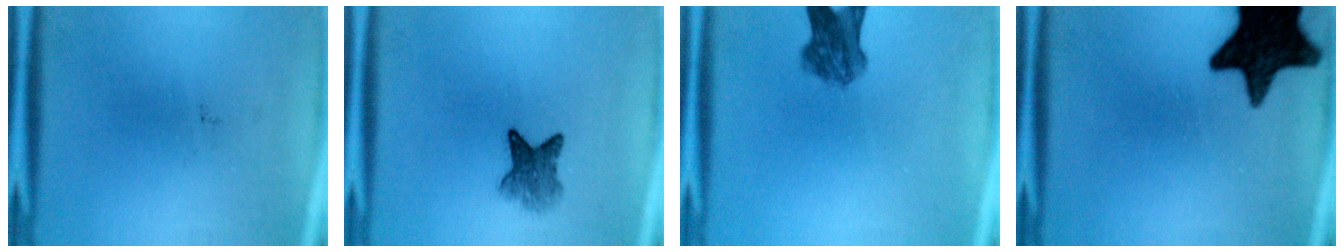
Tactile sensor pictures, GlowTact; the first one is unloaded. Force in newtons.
{"total": 4.3}
{"total": 5.9}
{"total": 17.6}